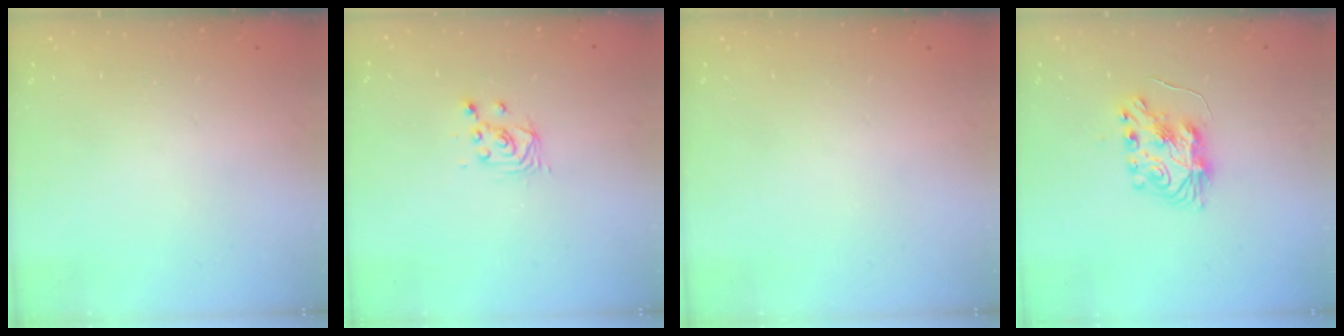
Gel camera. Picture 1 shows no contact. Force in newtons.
{"total": 2.5, "press": 2.5, "slide": 0.1}
{"total": 0.0}
{"total": 8.5, "press": 8.5, "slide": 0.6}